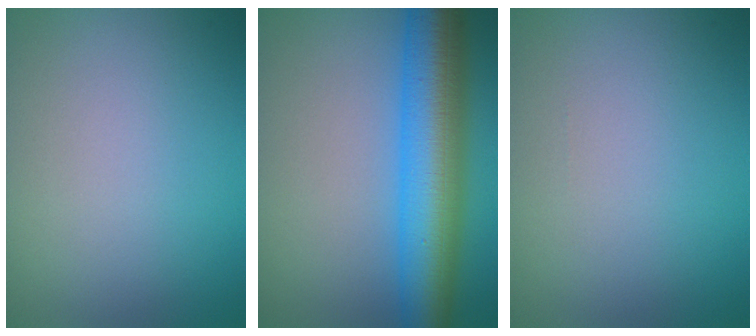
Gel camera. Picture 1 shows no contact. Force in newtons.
{"total": 9.4, "press": 9.4, "slide": 0.1}
{"total": 0.0}